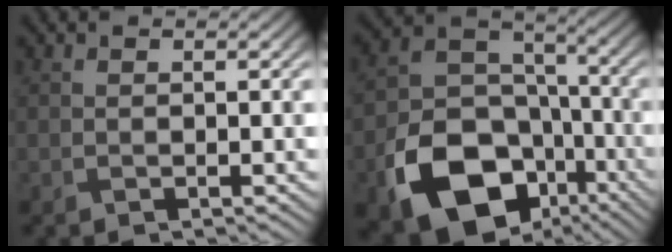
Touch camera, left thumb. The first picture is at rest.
{"total": 16.3, "force": [-8.1, 11.2, 8.7], "torque": [-0.178, -0.049, -0.137]}